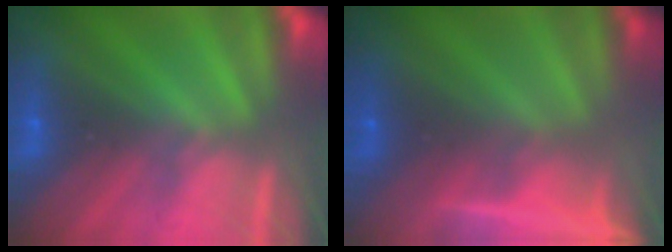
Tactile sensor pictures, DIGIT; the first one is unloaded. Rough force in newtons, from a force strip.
{"total": 9.1}